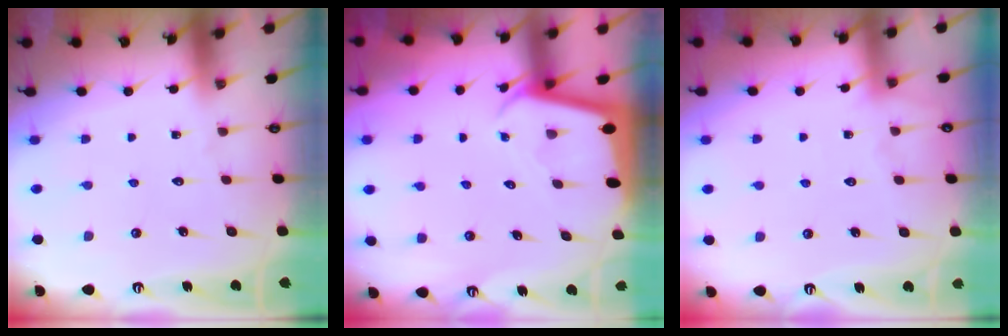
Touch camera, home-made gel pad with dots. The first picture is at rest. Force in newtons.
{"total": 2.0, "press": 2.0, "slide": 0.1}
{"total": 5.1, "press": 5.1, "slide": 0.7}